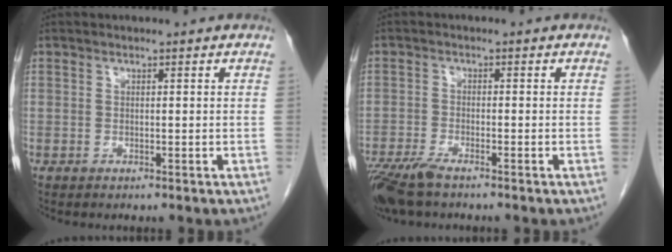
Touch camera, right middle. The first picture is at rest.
{"total": 6.3, "force": [-4.8, 1.2, 3.9], "torque": [-0.078, -0.015, -0.089]}